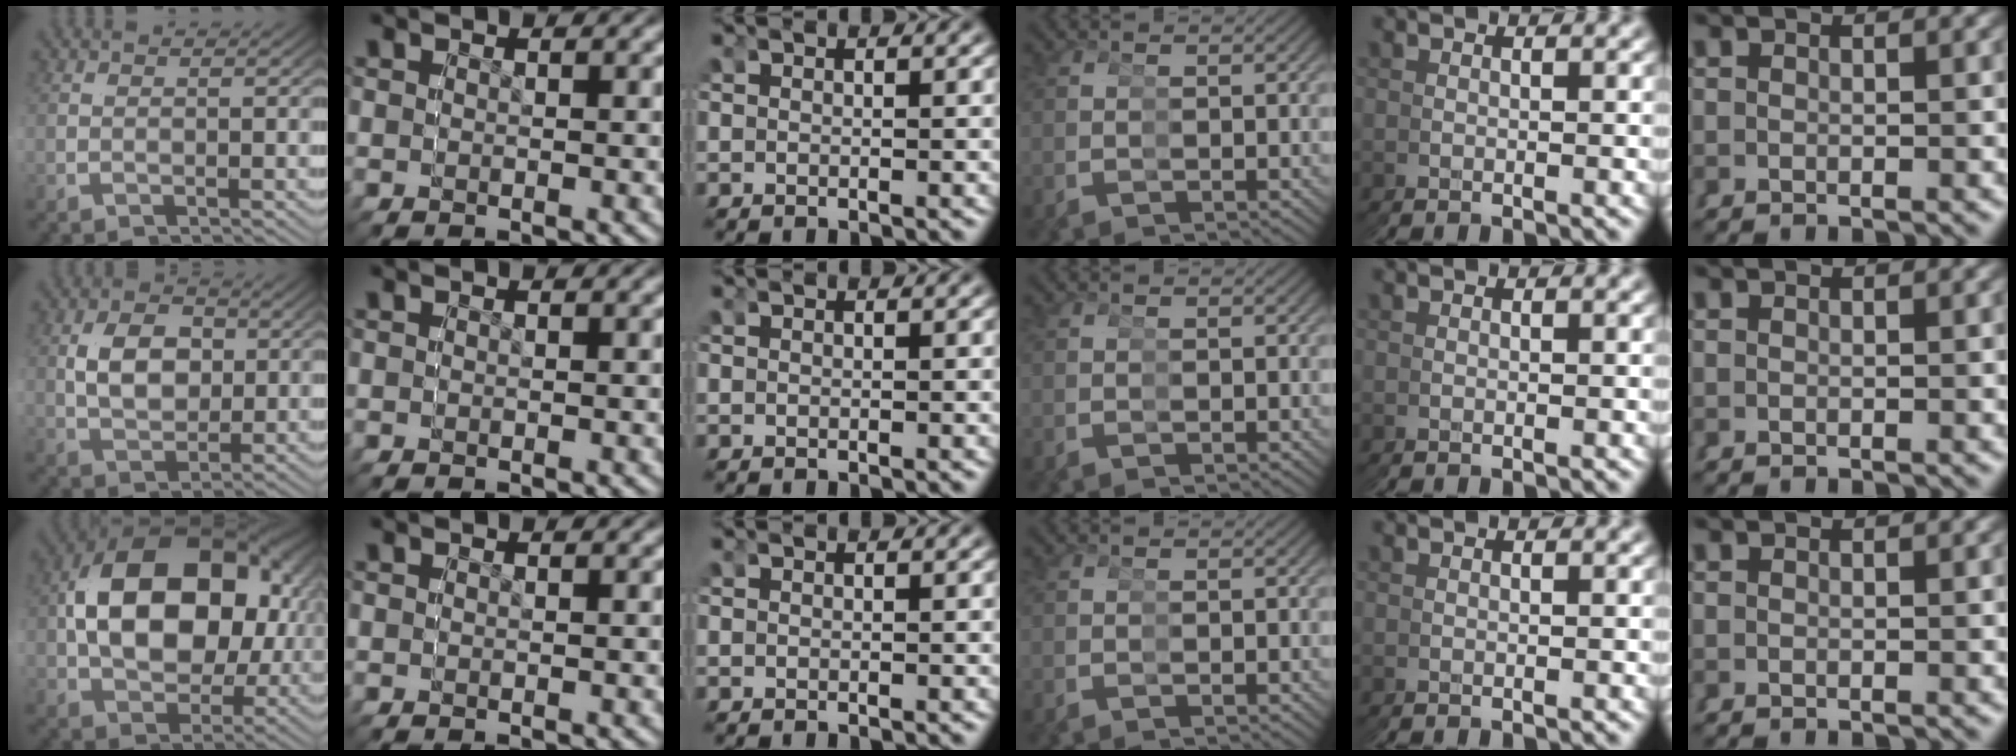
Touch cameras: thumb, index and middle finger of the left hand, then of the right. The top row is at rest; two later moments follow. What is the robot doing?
{"motion": "grasp_and_lifting", "object": "cubes"}